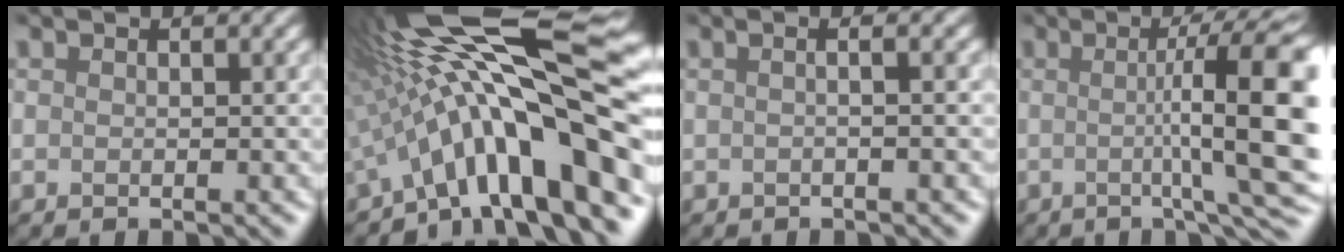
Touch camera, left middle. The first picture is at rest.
{"total": 16.5, "force": [-0.7, 4.6, 15.9], "torque": [-0.245, 0.027, -0.013]}
{"total": 1.9, "force": [0.3, 0.8, 1.7], "torque": [-0.008, 0.006, -0.018]}
{"total": 10.5, "force": [0.0, 1.4, 10.5], "torque": [-0.125, 0.009, 0.010]}